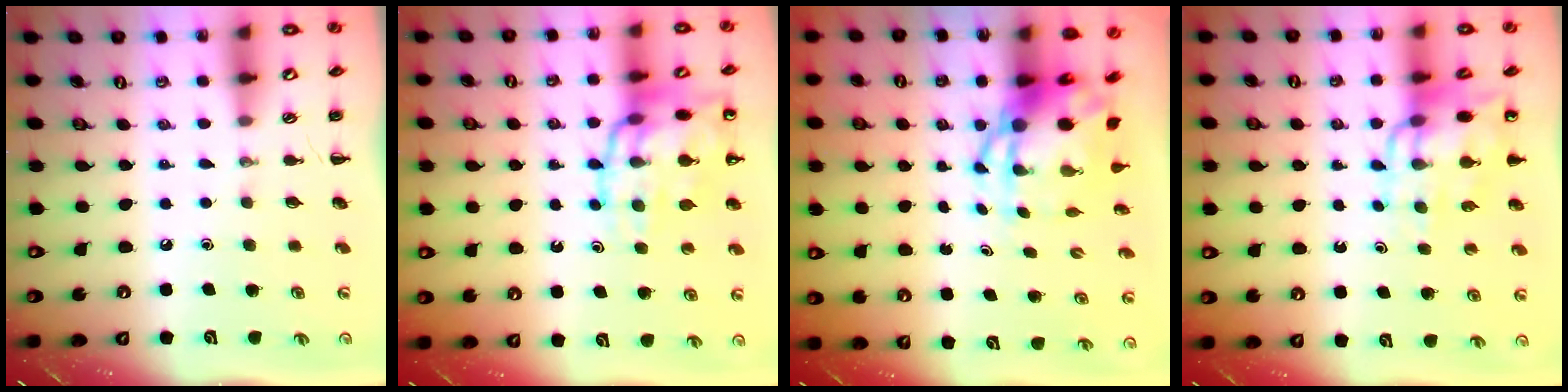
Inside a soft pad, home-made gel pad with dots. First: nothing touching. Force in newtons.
{"total": 18.4, "press": 18.2, "slide": 2.4}
{"total": 7.2, "press": 7.0, "slide": 1.9}
{"total": 12.4, "press": 12.0, "slide": 3.0}